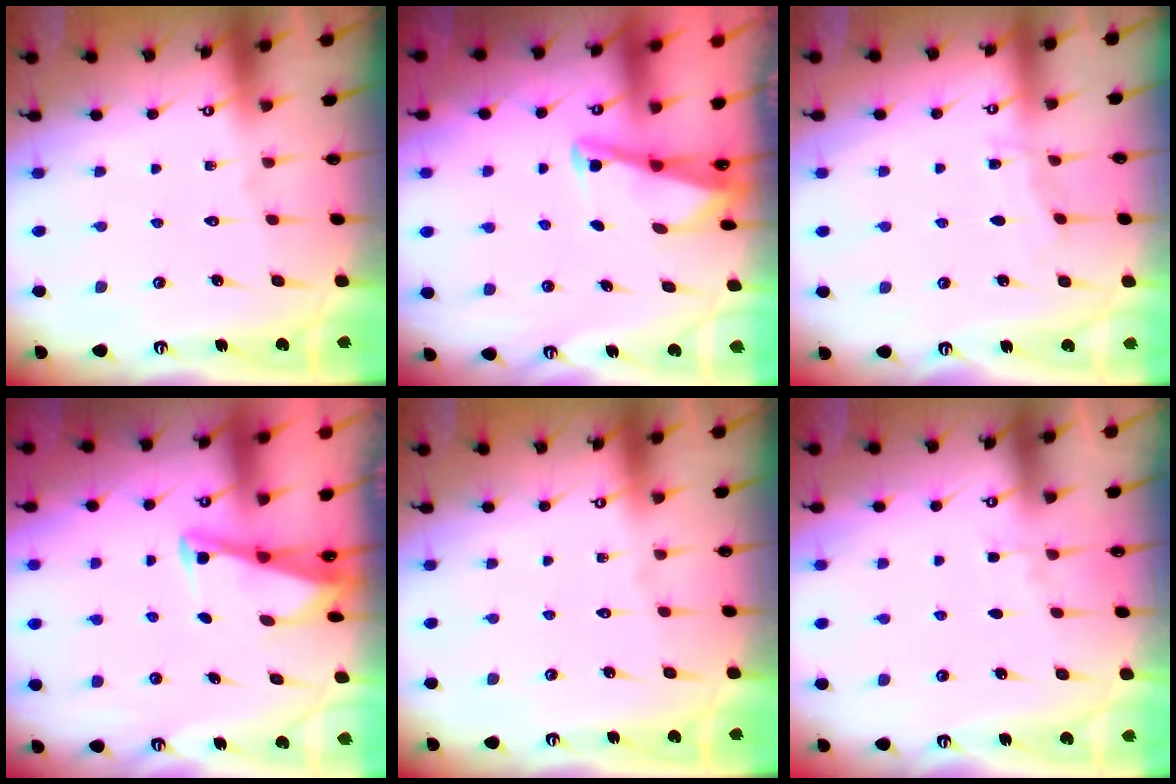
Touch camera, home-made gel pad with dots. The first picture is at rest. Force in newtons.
{"total": 2.9, "press": 2.9, "slide": 0.4}
{"total": 2.9, "press": 2.9, "slide": 0.3}
{"total": 2.7, "press": 2.7, "slide": 0.4}
{"total": 0.0}
{"total": 3.1, "press": 3.1, "slide": 0.4}